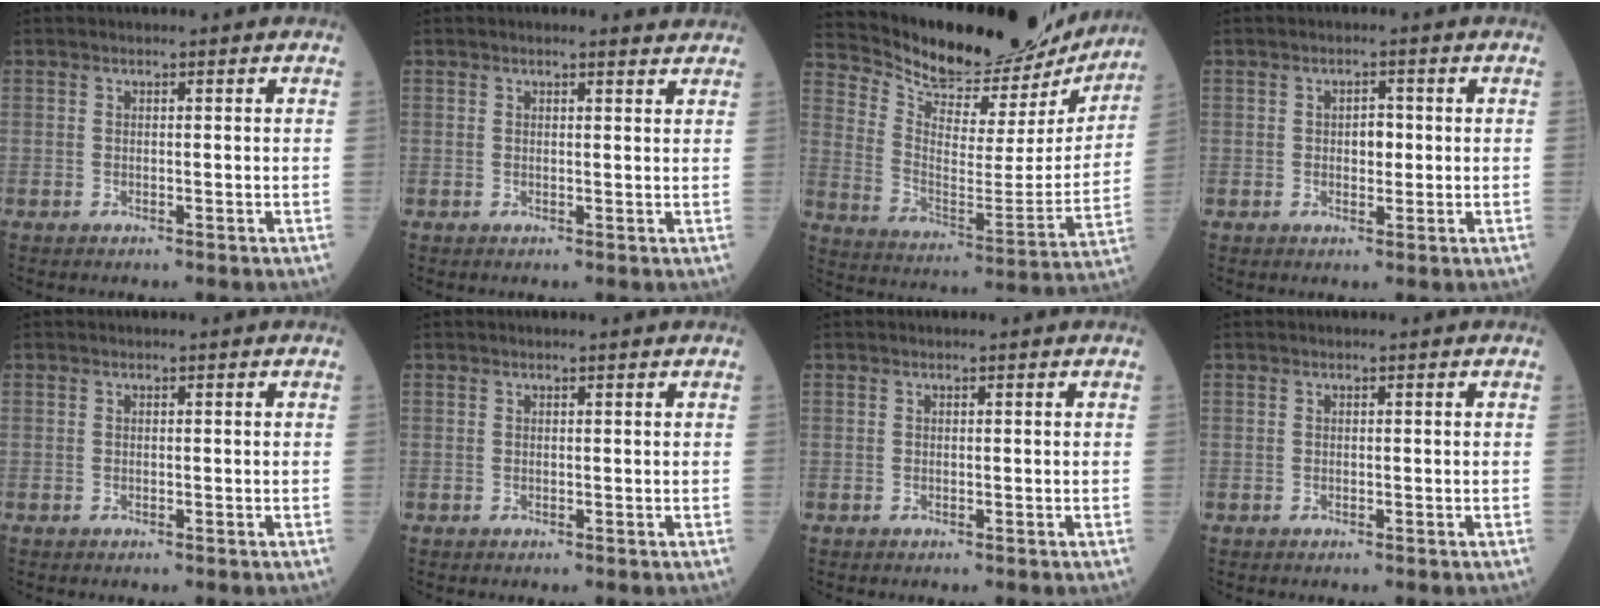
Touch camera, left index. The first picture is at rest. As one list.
[{"total": 2.4, "force": [2.3, 0.3, 0.6], "torque": [-0.016, 0.000, 0.019]}, {"total": 22.3, "force": [20.9, 5.3, 5.6], "torque": [-0.101, -0.051, 0.299]}, {"total": 2.2, "force": [0.2, 1.3, 1.8], "torque": [-0.026, 0.003, 0.002]}, {"total": 0.0}, {"total": 0.9, "force": [0.8, -0.1, 0.3], "torque": [-0.013, 0.000, 0.012]}, {"total": 0.0}, {"total": 0.0}]